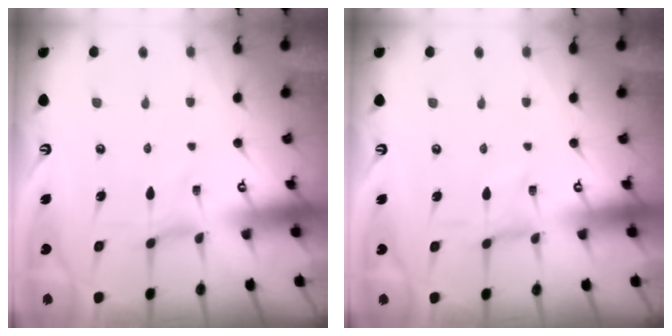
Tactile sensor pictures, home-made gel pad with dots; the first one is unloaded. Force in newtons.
{"total": 0.0}